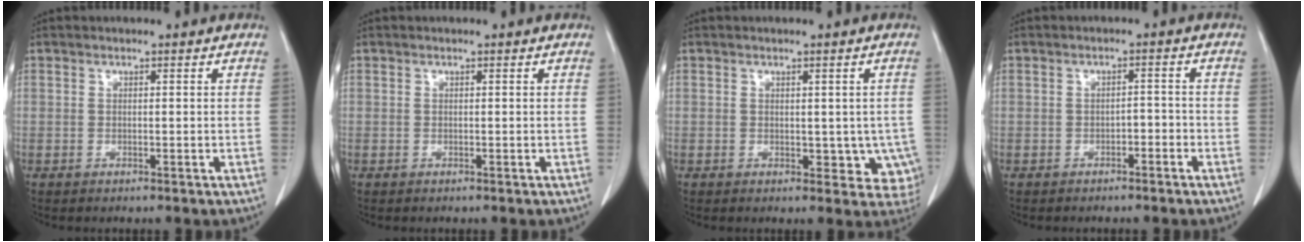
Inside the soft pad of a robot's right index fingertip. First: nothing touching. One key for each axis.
{"total": 0.0}
{"total": 5.4, "fx": -0.3, "fy": 3.6, "fz": 4.1, "tx": -0.016, "ty": -0.002, "tz": 0.001}
{"total": 1.8, "fx": -1.1, "fy": 0.8, "fz": 1.1, "tx": -0.017, "ty": 0.003, "tz": -0.015}